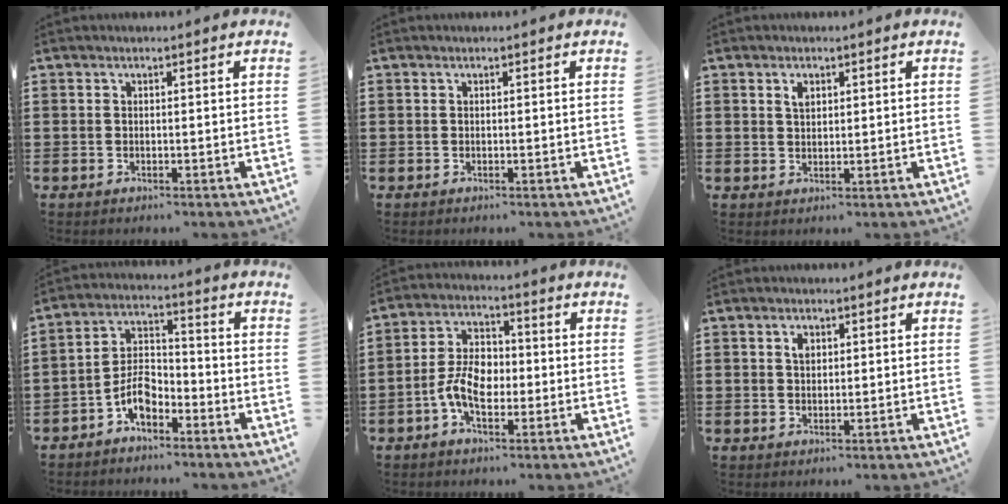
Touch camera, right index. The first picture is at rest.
{"total": 0.0}
{"total": 1.8, "force": [0.9, 0.9, 1.2], "torque": [-0.028, 0.001, 0.018]}
{"total": 6.1, "force": [-3.6, 3.0, 3.8], "torque": [-0.080, 0.014, -0.070]}
{"total": 6.9, "force": [-1.9, 4.2, 5.1], "torque": [-0.119, 0.006, -0.042]}
{"total": 1.6, "force": [0.7, 0.9, 1.2], "torque": [-0.027, 0.003, 0.013]}